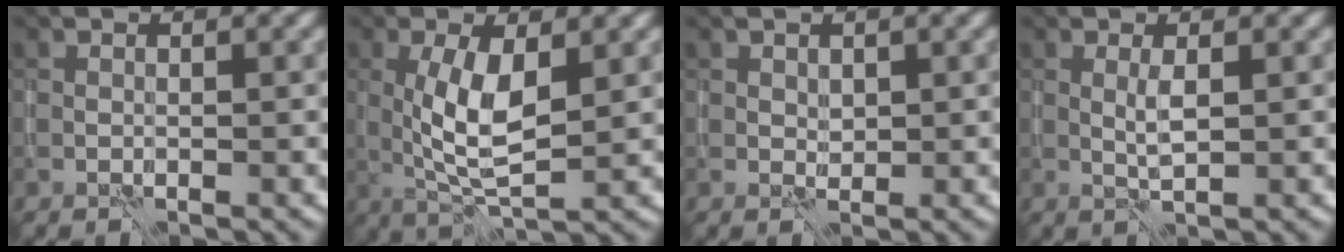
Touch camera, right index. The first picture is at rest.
{"total": 5.4, "force": [0.5, 1.9, 5.0], "torque": [-0.107, -0.008, 0.012]}
{"total": 0.8, "force": [0.3, 0.6, 0.3], "torque": [-0.007, -0.004, 0.009]}
{"total": 1.4, "force": [0.2, 0.1, 1.4], "torque": [-0.032, 0.000, 0.005]}